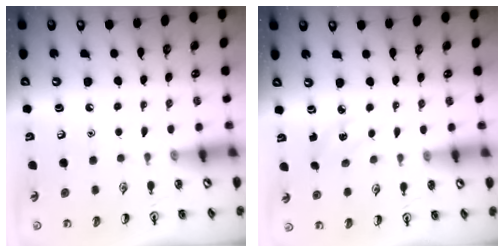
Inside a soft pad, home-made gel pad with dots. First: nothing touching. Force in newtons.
{"total": 2.1, "press": 2.0, "slide": 0.8}